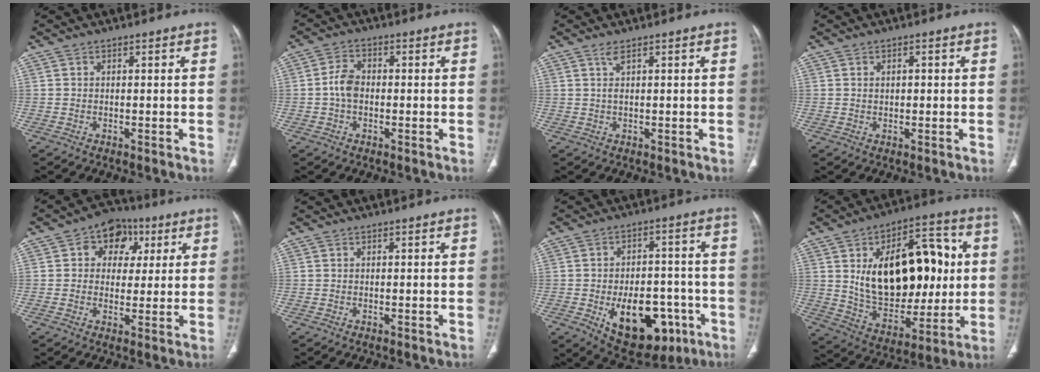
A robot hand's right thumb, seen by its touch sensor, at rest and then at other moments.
{"total": 4.3, "force": [-0.5, 3.0, 3.1], "torque": [-0.056, 0.012, -0.017]}
{"total": 1.4, "force": [0.9, 0.1, 1.1], "torque": [-0.024, 0.001, 0.020]}
{"total": 1.5, "force": [0.3, 0.9, 1.2], "torque": [-0.020, 0.004, 0.007]}
{"total": 9.6, "force": [3.3, 7.5, 5.0], "torque": [-0.021, 0.003, 0.042]}
{"total": 0.0}
{"total": 18.1, "force": [-6.5, 10.7, 13.1], "torque": [-0.154, 0.029, -0.075]}
{"total": 26.3, "force": [3.7, 15.4, 21.0], "torque": [-0.286, 0.000, 0.070]}